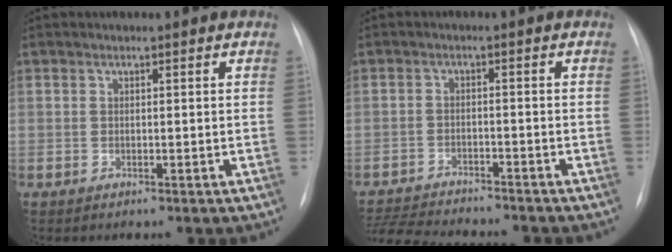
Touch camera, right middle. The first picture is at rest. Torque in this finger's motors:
{"motor_torque": [0.34, -0.57, 0.06, 0.03]}